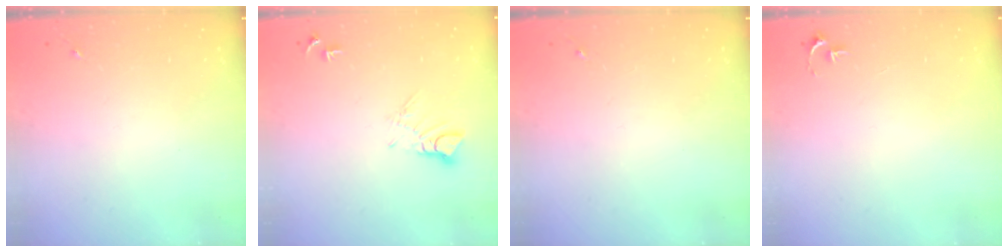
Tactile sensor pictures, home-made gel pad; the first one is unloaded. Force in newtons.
{"total": 7.2, "press": 7.2, "slide": 0.8}
{"total": 0.0}
{"total": 2.7, "press": 2.7, "slide": 0.3}